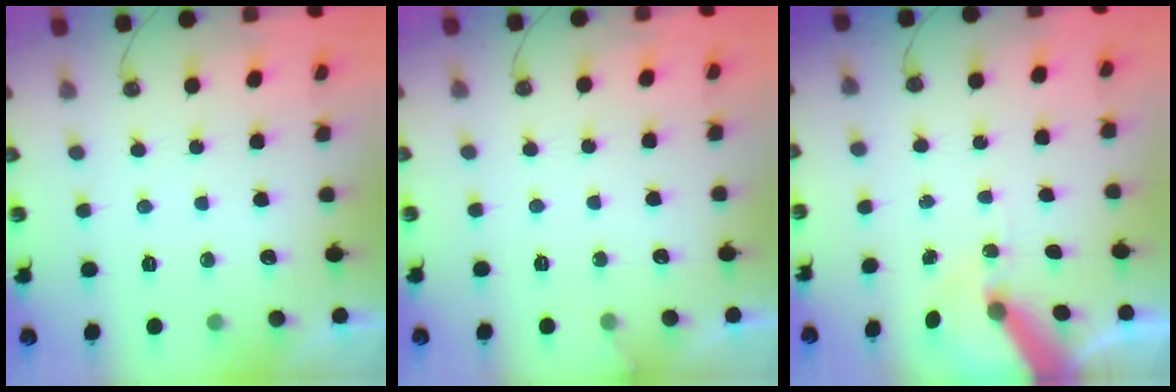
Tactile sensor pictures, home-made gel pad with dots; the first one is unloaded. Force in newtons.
{"total": 2.8, "press": 2.8, "slide": 0.2}
{"total": 9.3, "press": 9.2, "slide": 1.3}